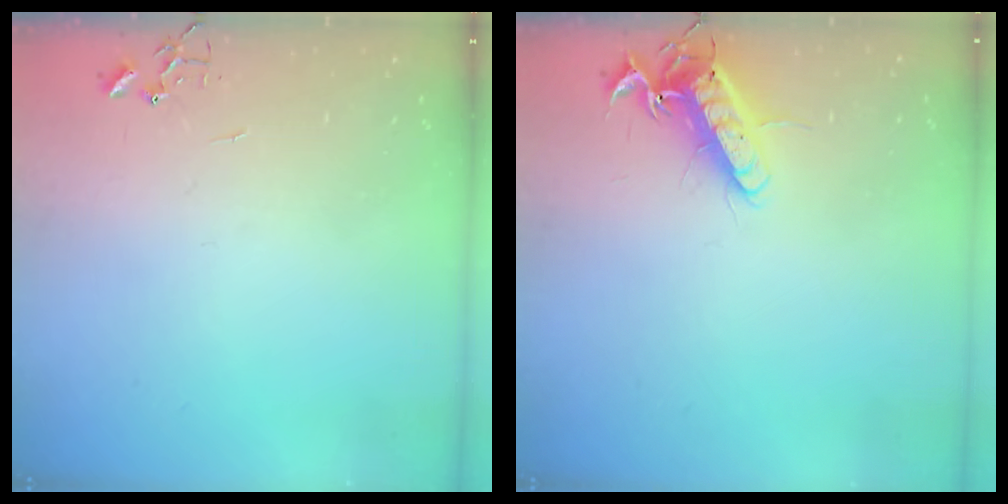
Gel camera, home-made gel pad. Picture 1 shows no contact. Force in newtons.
{"total": 13.2, "press": 13.2, "slide": 1.3}